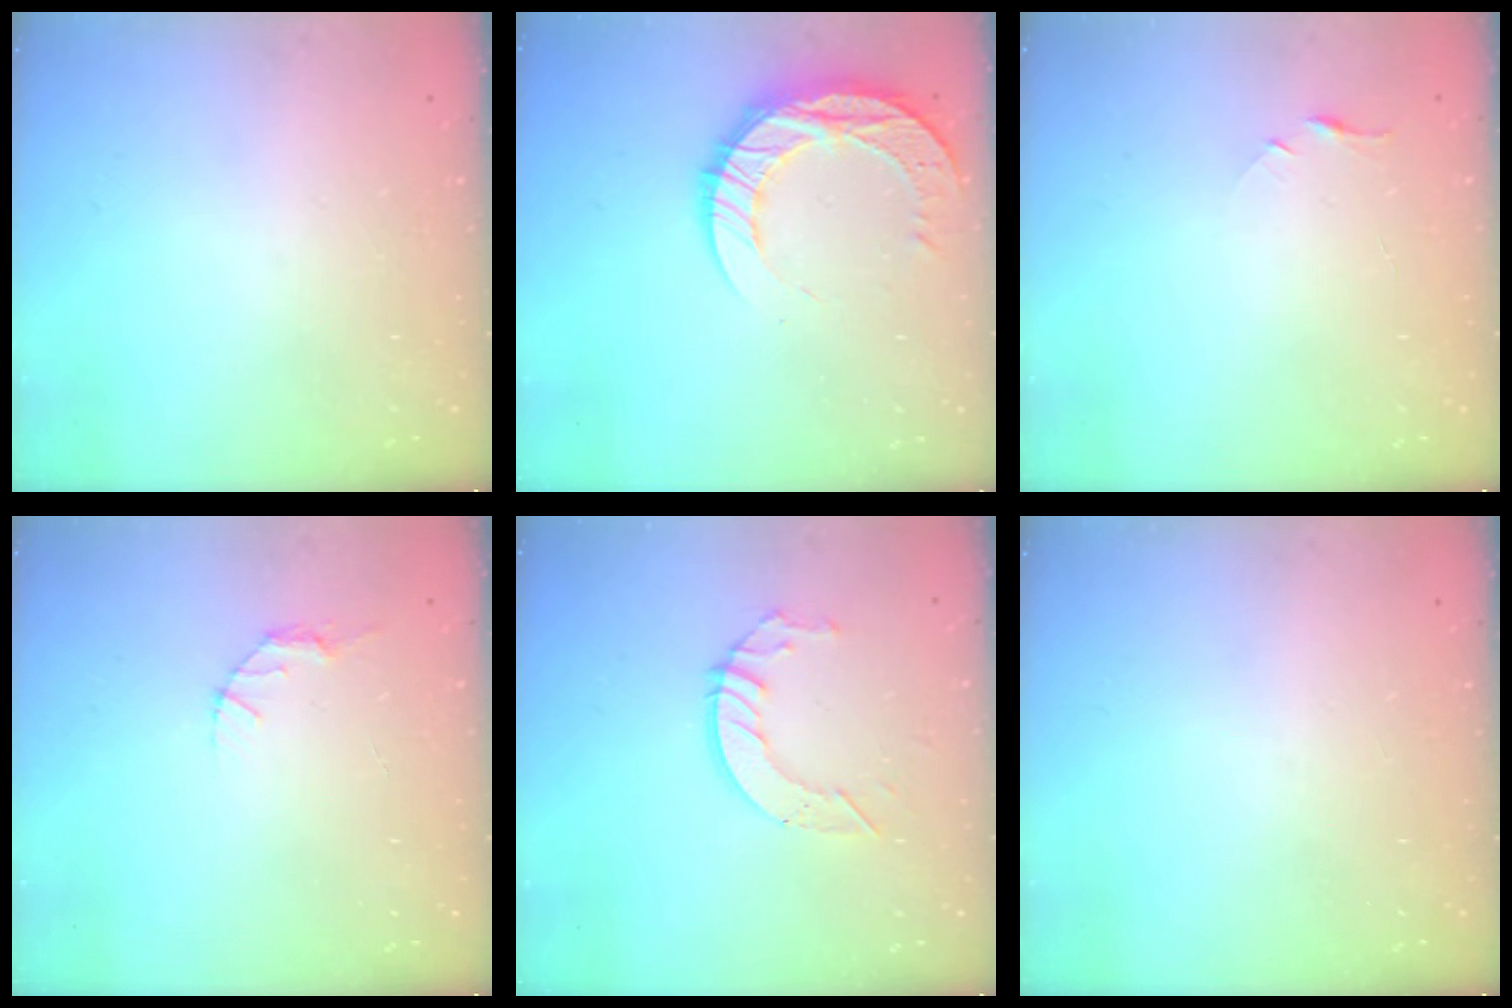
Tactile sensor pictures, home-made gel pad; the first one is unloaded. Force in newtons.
{"total": 12.9, "press": 12.9, "slide": 1.0}
{"total": 2.8, "press": 2.7, "slide": 0.4}
{"total": 2.7, "press": 2.7, "slide": 0.4}
{"total": 6.7, "press": 6.7, "slide": 0.3}
{"total": 0.0}